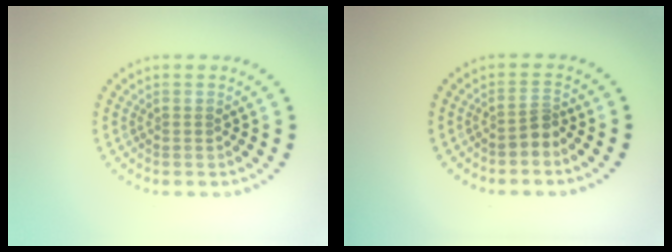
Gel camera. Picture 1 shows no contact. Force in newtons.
{"total": 1.7, "press": 1.2, "slide": 1.2}